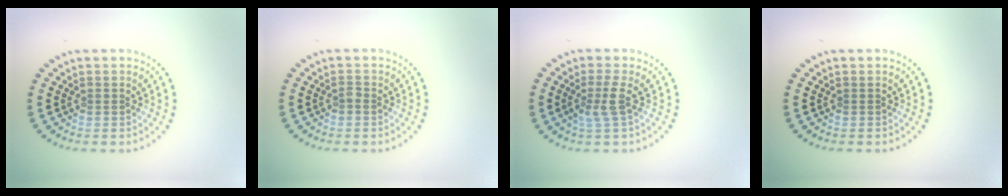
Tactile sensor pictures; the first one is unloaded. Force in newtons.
{"total": 0.6, "press": 0.6, "slide": 0.2}
{"total": 2.1, "press": 1.7, "slide": 1.2}
{"total": 0.0}